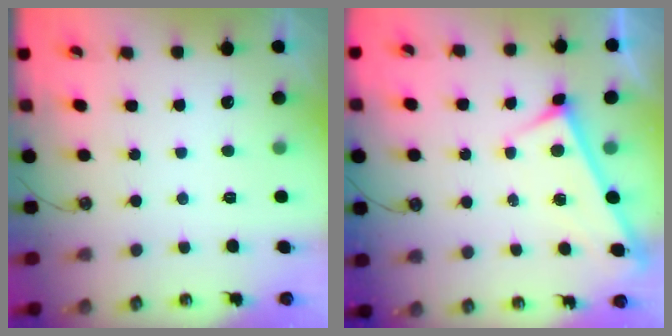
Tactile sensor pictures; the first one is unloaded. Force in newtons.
{"total": 3.3, "press": 3.3, "slide": 0.3}